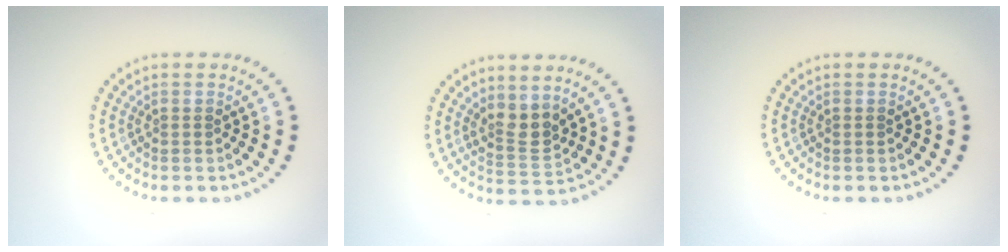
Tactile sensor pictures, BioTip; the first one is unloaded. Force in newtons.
{"total": 2.4, "press": 2.0, "slide": 1.4}
{"total": 0.0}